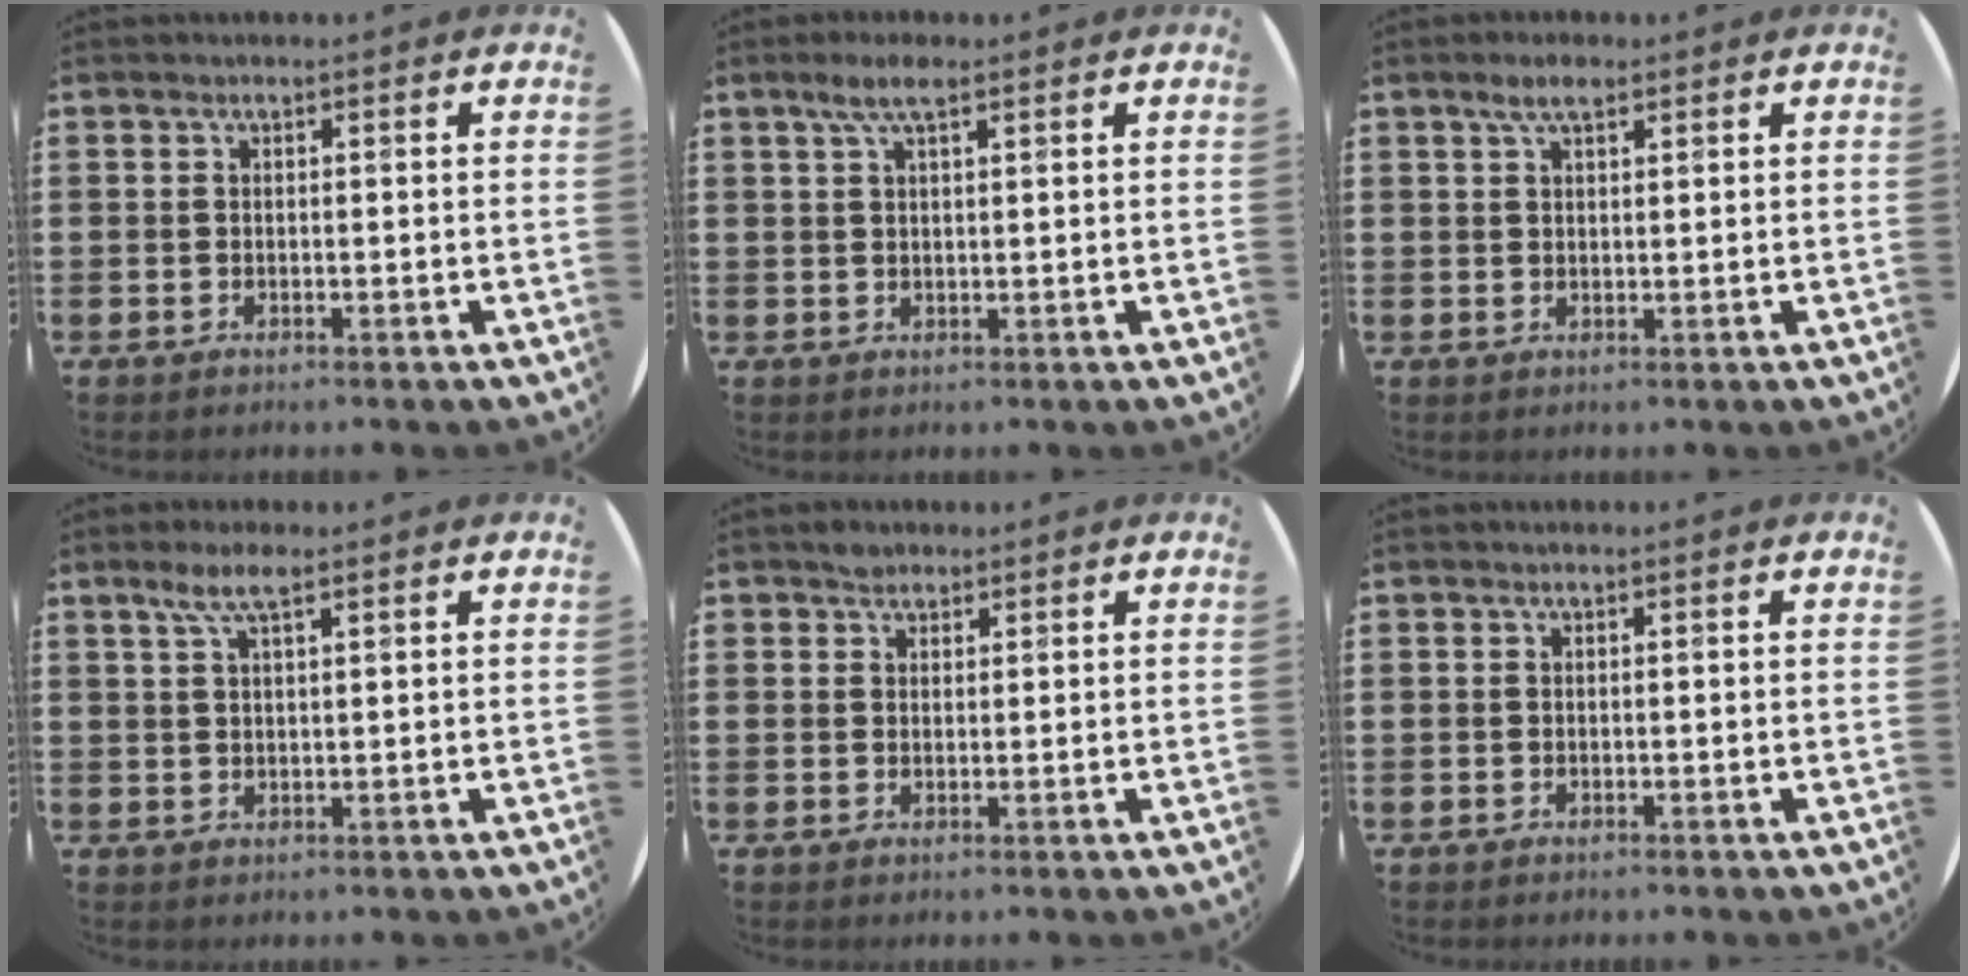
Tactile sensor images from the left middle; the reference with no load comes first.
{"total": 3.4, "force": [2.1, 0.7, 2.5], "torque": [-0.053, 0.007, 0.036]}
{"total": 2.8, "force": [1.9, 0.9, 1.8], "torque": [-0.030, 0.003, 0.033]}
{"total": 3.9, "force": [2.5, 0.9, 2.9], "torque": [-0.062, 0.006, 0.043]}
{"total": 1.5, "force": [1.3, 0.8, 0.1], "torque": [0.005, -0.001, 0.025]}
{"total": 0.0}